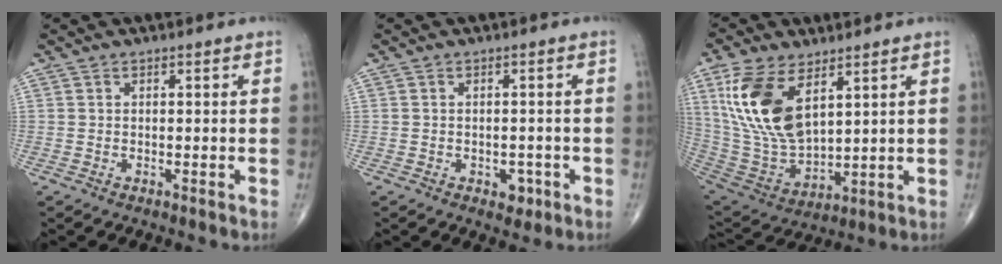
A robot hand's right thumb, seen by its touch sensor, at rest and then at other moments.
{"total": 2.6, "force": [-1.1, 1.8, 1.5], "torque": [-0.004, 0.003, -0.011]}
{"total": 17.6, "force": [7.2, 9.0, 13.3], "torque": [-0.257, -0.029, 0.154]}